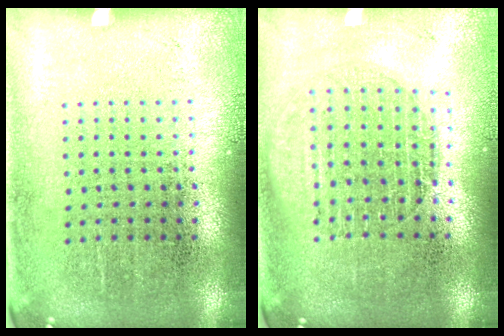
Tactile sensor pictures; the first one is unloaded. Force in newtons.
{"total": 1.6, "press": 1.5, "slide": 0.7}